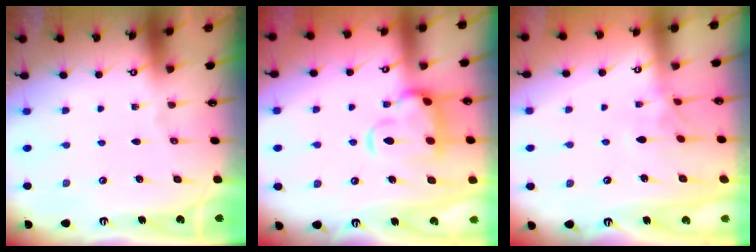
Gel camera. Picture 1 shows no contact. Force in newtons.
{"total": 7.0, "press": 6.8, "slide": 1.7}
{"total": 2.3, "press": 2.2, "slide": 0.8}